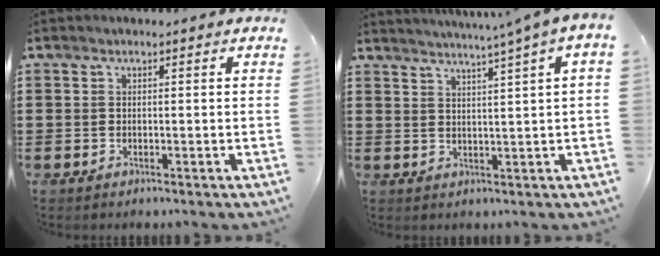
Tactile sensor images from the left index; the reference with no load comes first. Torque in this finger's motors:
{"motor_torque": [0.54, -1.60, 1.00, 0.21]}